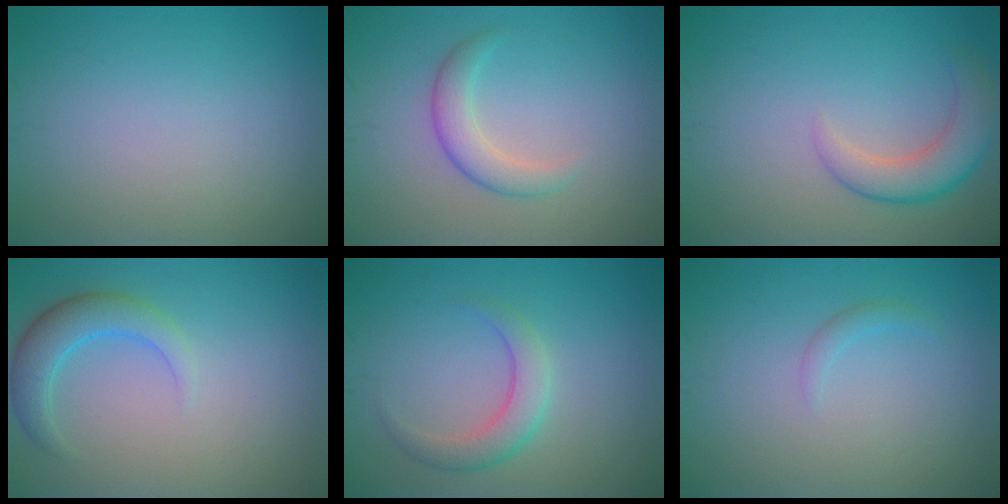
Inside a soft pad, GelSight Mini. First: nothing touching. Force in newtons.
{"total": 2.5, "press": 2.5, "slide": 0.1}
{"total": 4.0, "press": 3.9, "slide": 0.3}
{"total": 3.5, "press": 3.4, "slide": 0.2}
{"total": 2.8, "press": 2.8, "slide": 0.1}
{"total": 0.9, "press": 0.8, "slide": 0.1}